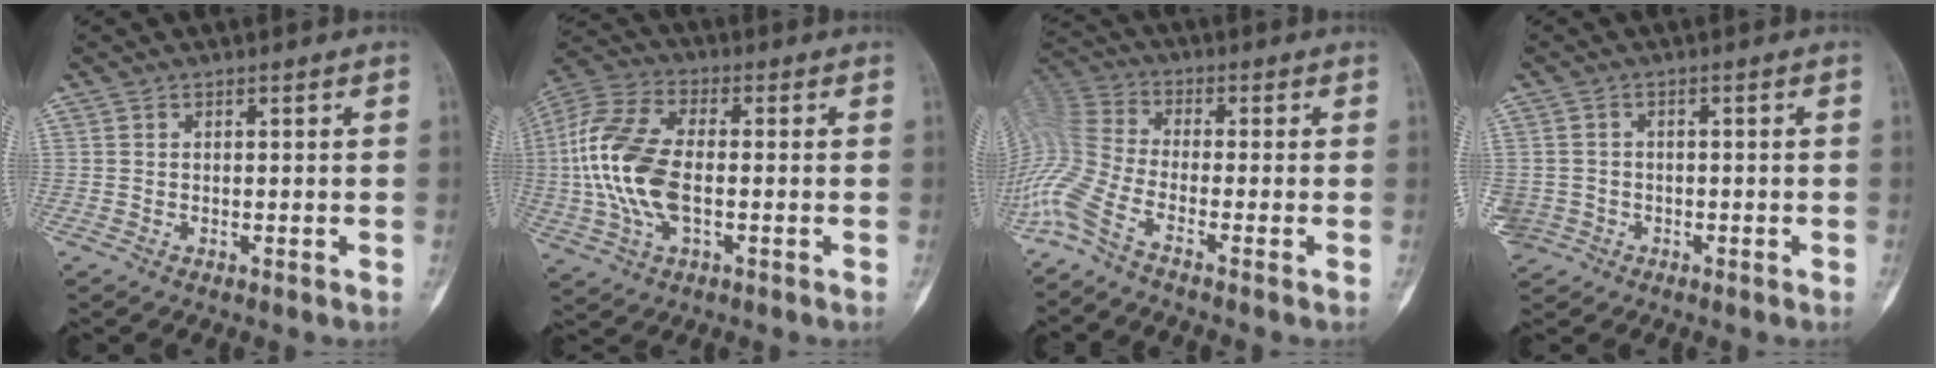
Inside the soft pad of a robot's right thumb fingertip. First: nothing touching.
{"total": 16.0, "force": [-1.1, 8.2, 13.6], "torque": [-0.306, 0.015, -0.023]}
{"total": 10.4, "force": [-6.2, 2.6, 7.9], "torque": [-0.206, 0.023, -0.141]}
{"total": 4.5, "force": [-1.6, 4.1, 0.7], "torque": [-0.020, 0.015, -0.025]}